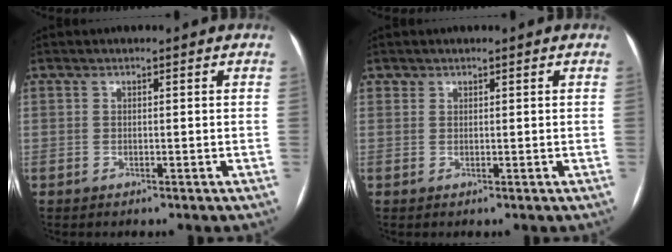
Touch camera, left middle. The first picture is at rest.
{"total": 0.6, "force": [0.4, 0.4, 0.0], "torque": [0.003, 0.001, 0.006]}